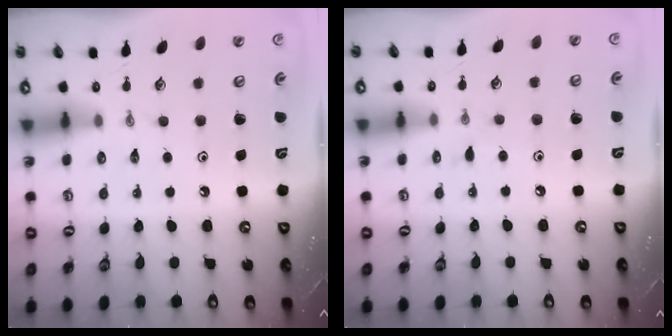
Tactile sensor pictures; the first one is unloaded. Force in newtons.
{"total": 4.4, "press": 4.4, "slide": 0.4}